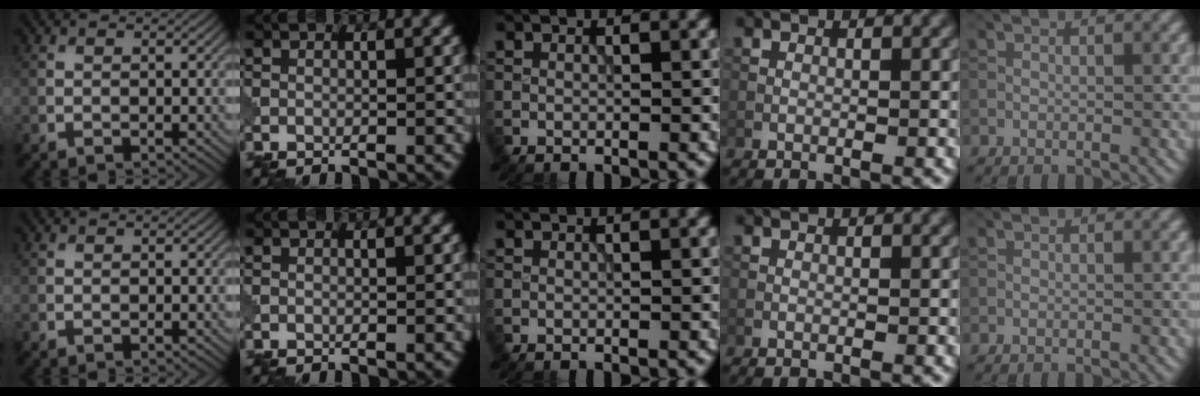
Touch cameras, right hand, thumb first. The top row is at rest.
{}